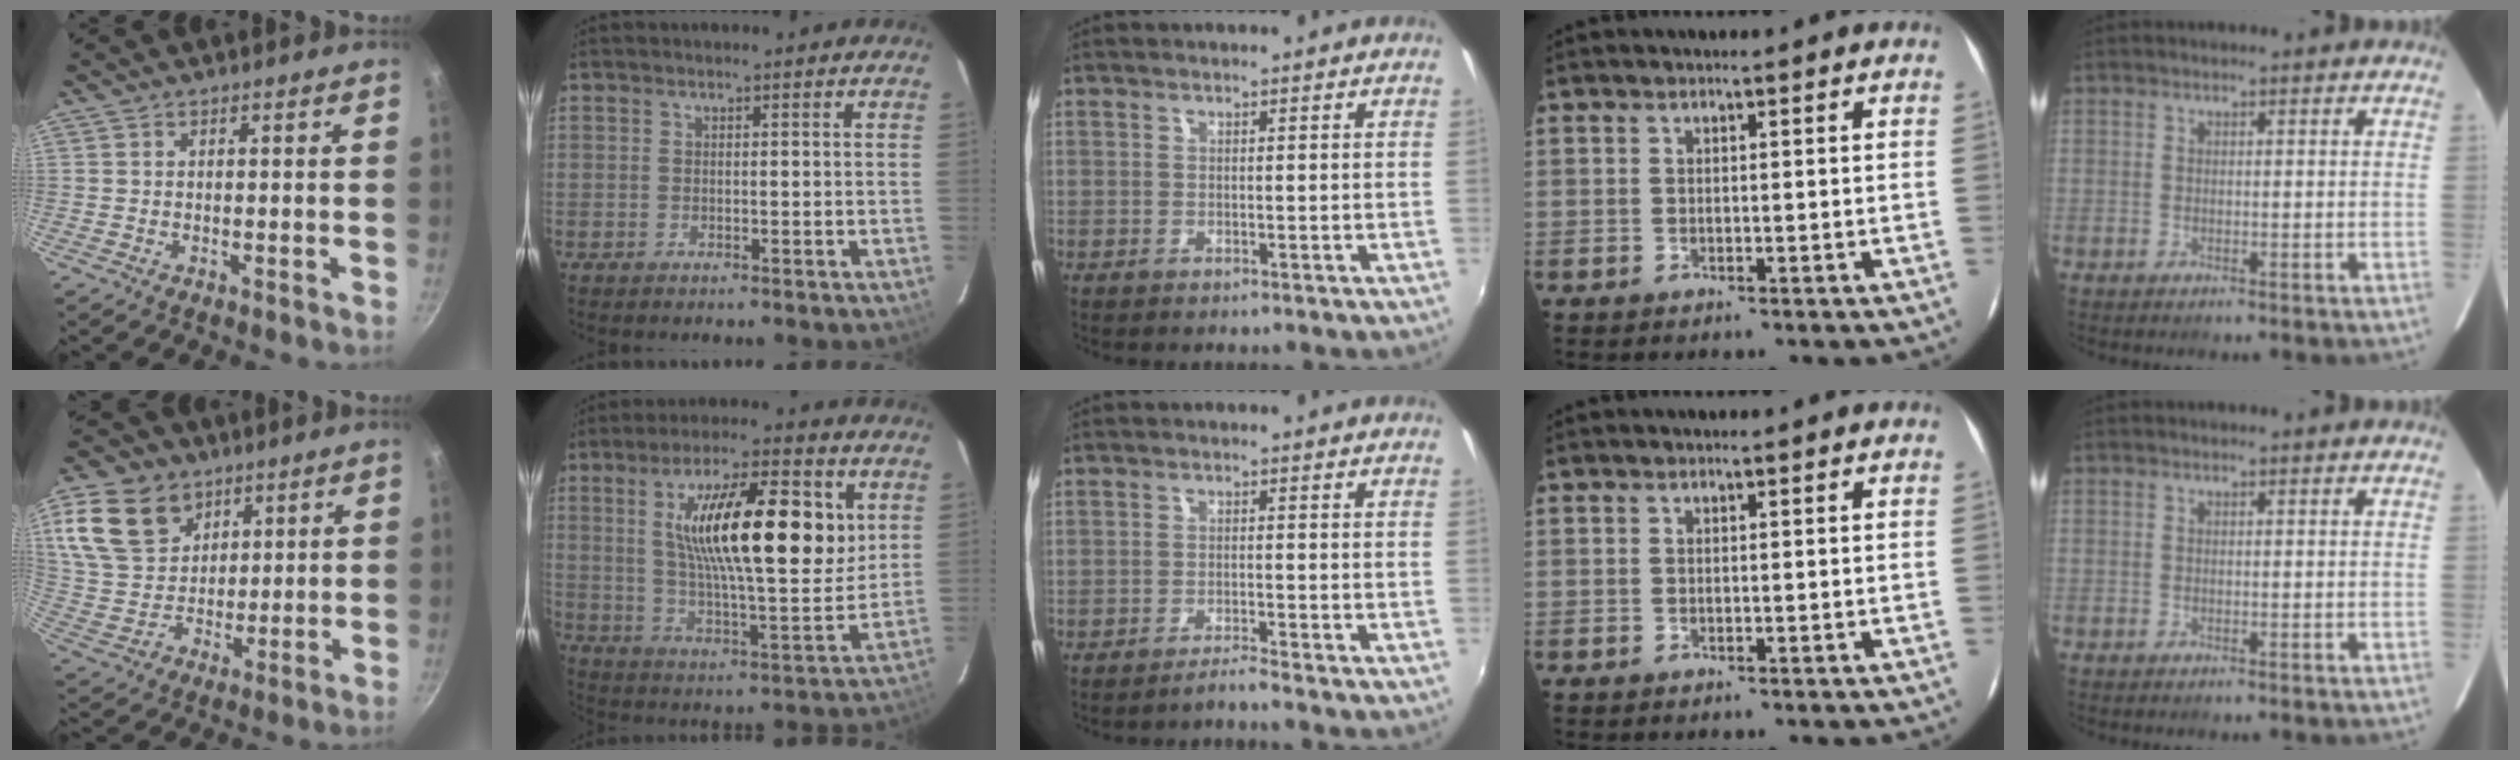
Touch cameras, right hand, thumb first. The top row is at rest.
{"thumb": {"total": 17.5, "force": [7.7, 13.2, 8.6], "torque": [-0.141, -0.020, 0.151]}, "index": {"total": 22.1, "force": [6.7, 6.0, 20.2], "torque": [-0.335, 0.007, 0.109]}, "middle": {"total": 1.9, "force": [-1.8, -0.8, 0.3], "torque": [-0.015, 0.001, -0.033]}}